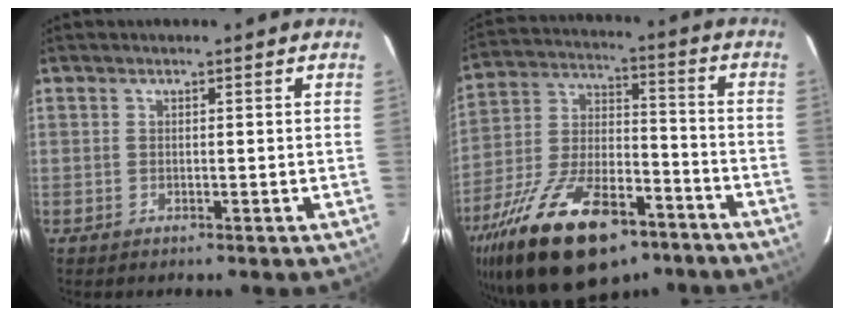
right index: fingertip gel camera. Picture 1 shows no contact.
{"total": 26.4, "force": [-16.5, 11.9, 16.9], "torque": [-0.329, -0.015, -0.264]}